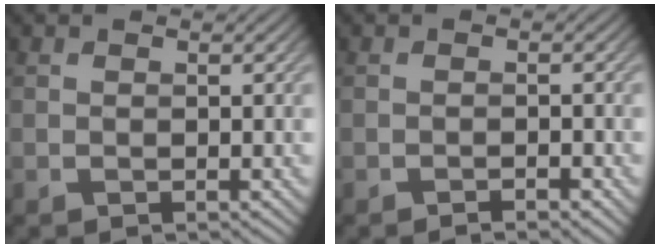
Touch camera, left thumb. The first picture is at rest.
{"total": 1.4, "force": [-1.0, 0.3, 0.9], "torque": [-0.011, 0.001, -0.016]}